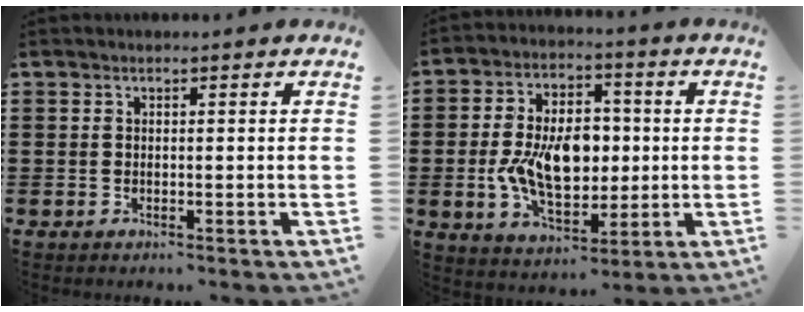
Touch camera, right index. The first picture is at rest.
{"total": 11.3, "force": [-0.4, 7.1, 8.8], "torque": [-0.163, 0.006, -0.009]}